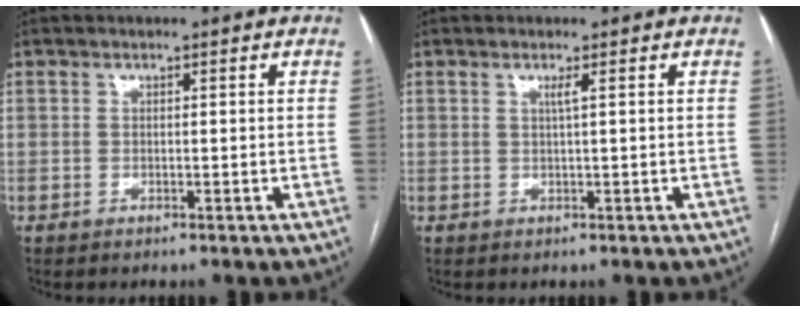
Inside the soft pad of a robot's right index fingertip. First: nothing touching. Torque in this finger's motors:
{"motor_torque": [0.03, 0.02, 0.06, 0.03]}